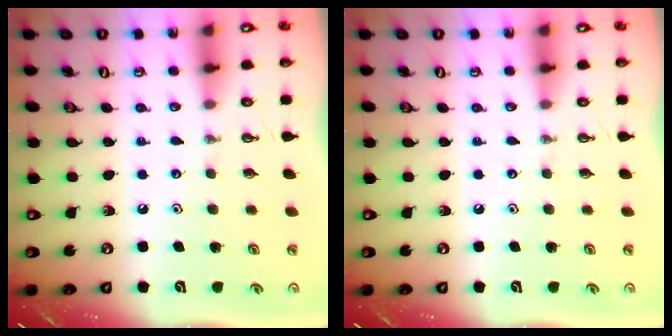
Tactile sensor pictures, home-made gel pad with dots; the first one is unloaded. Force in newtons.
{"total": 0.0}